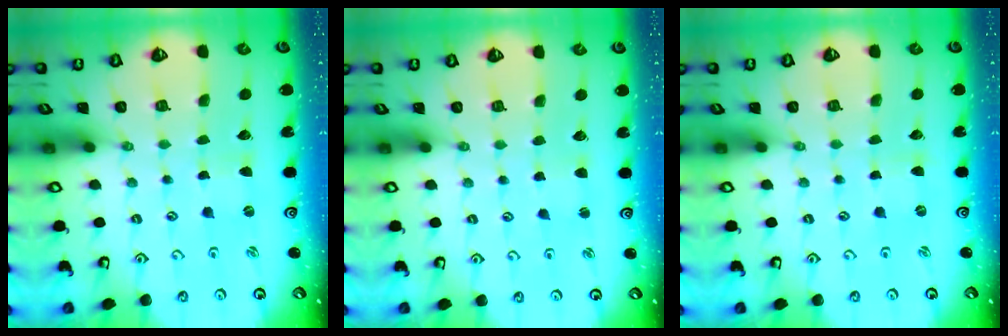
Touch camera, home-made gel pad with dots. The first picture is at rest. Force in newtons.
{"total": 2.1, "press": 2.1, "slide": 0.3}
{"total": 0.0}